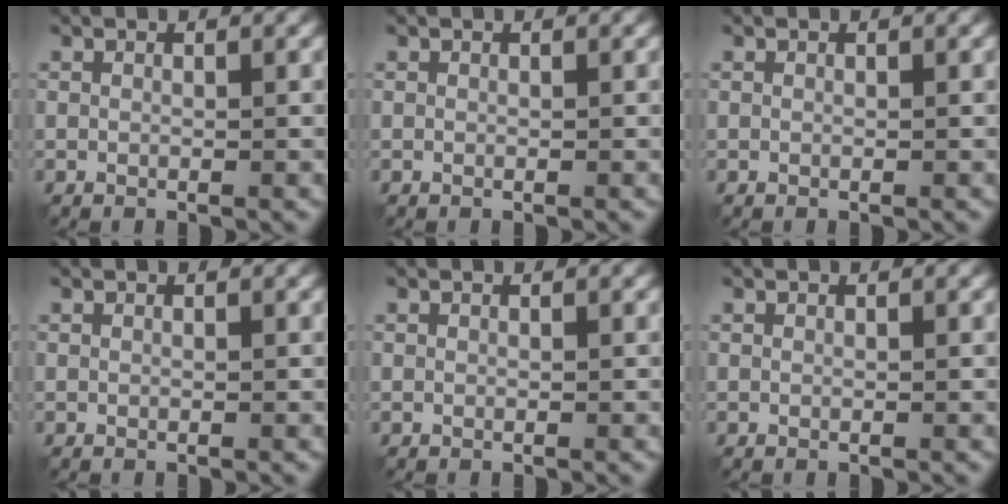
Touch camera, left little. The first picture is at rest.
{"total": 0.0}
{"total": 0.0}
{"total": 0.0}
{"total": 0.0}
{"total": 0.0}